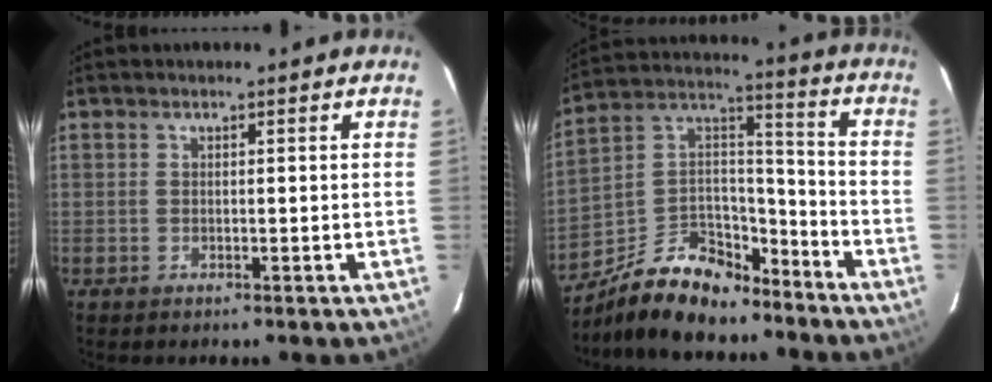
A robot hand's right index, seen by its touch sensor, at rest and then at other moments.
{"total": 17.1, "force": [-12.7, 8.2, 7.9], "torque": [-0.172, 0.047, -0.207]}